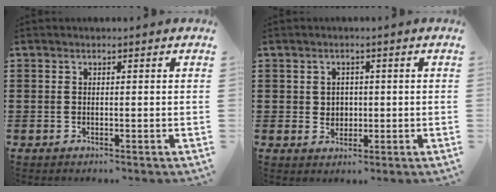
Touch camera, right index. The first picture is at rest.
{"total": 2.0, "force": [0.3, 1.9, 0.6], "torque": [-0.019, 0.011, 0.003]}